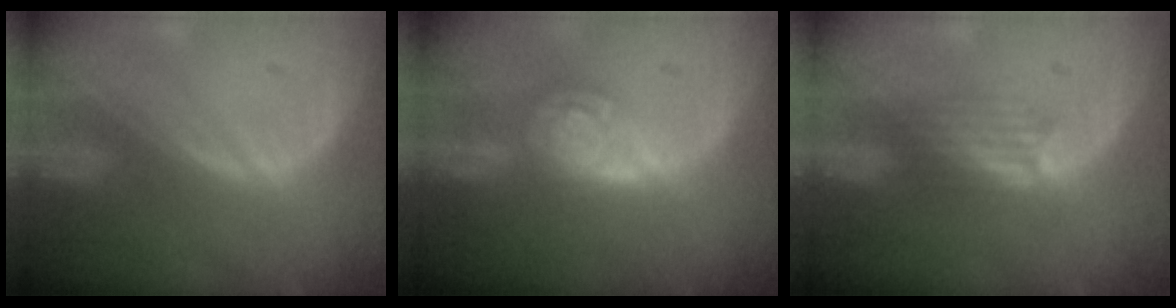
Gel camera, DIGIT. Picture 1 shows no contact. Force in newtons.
{"total": 6.6, "press": 6.5, "slide": 0.5}
{"total": 3.3, "press": 2.9, "slide": 1.6}